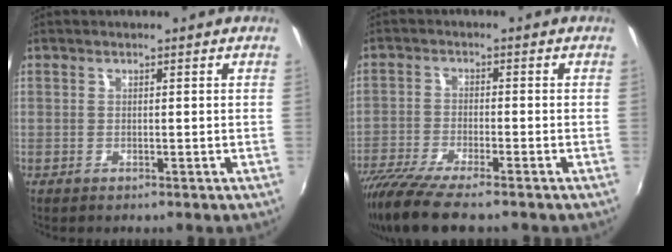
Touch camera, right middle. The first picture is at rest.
{"total": 11.0, "force": [-8.9, 1.6, 6.2], "torque": [-0.143, -0.043, -0.161]}